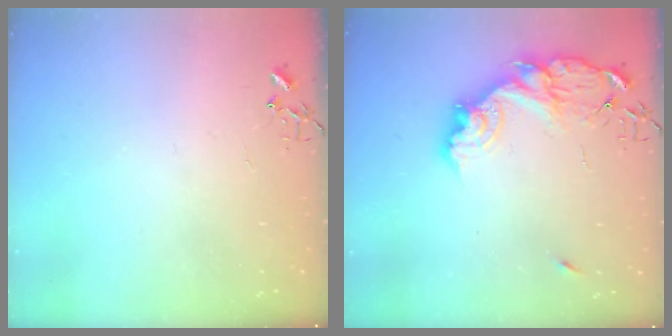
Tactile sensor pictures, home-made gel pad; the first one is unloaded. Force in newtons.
{"total": 15.3, "press": 15.2, "slide": 1.1}